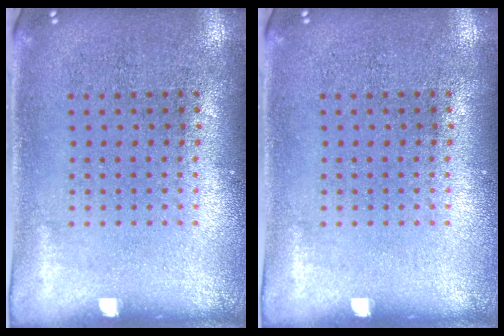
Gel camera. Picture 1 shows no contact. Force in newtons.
{"total": 0.0}